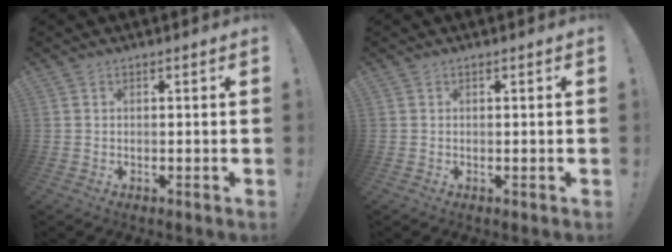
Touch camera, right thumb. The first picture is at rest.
{"total": 0.0}